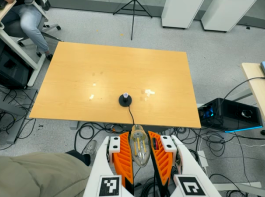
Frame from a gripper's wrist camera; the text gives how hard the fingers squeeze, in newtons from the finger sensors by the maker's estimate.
{"total": 19.7, "left": 22.1, "right": 17.2}